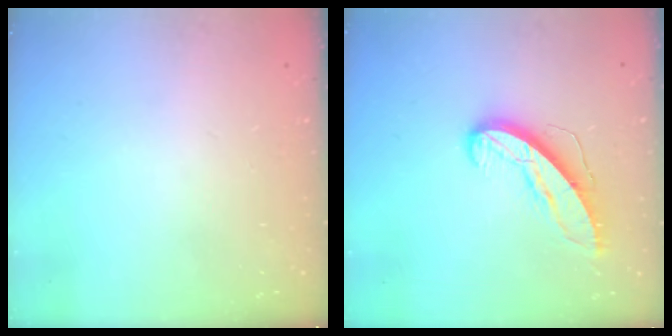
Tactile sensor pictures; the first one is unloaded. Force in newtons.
{"total": 9.7, "press": 9.7, "slide": 0.4}